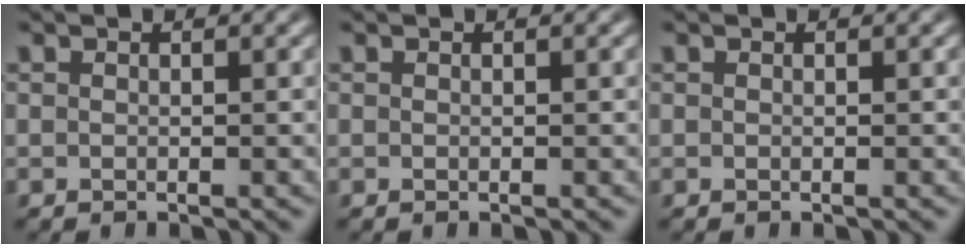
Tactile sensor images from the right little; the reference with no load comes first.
{"total": 0.0}
{"total": 0.0}